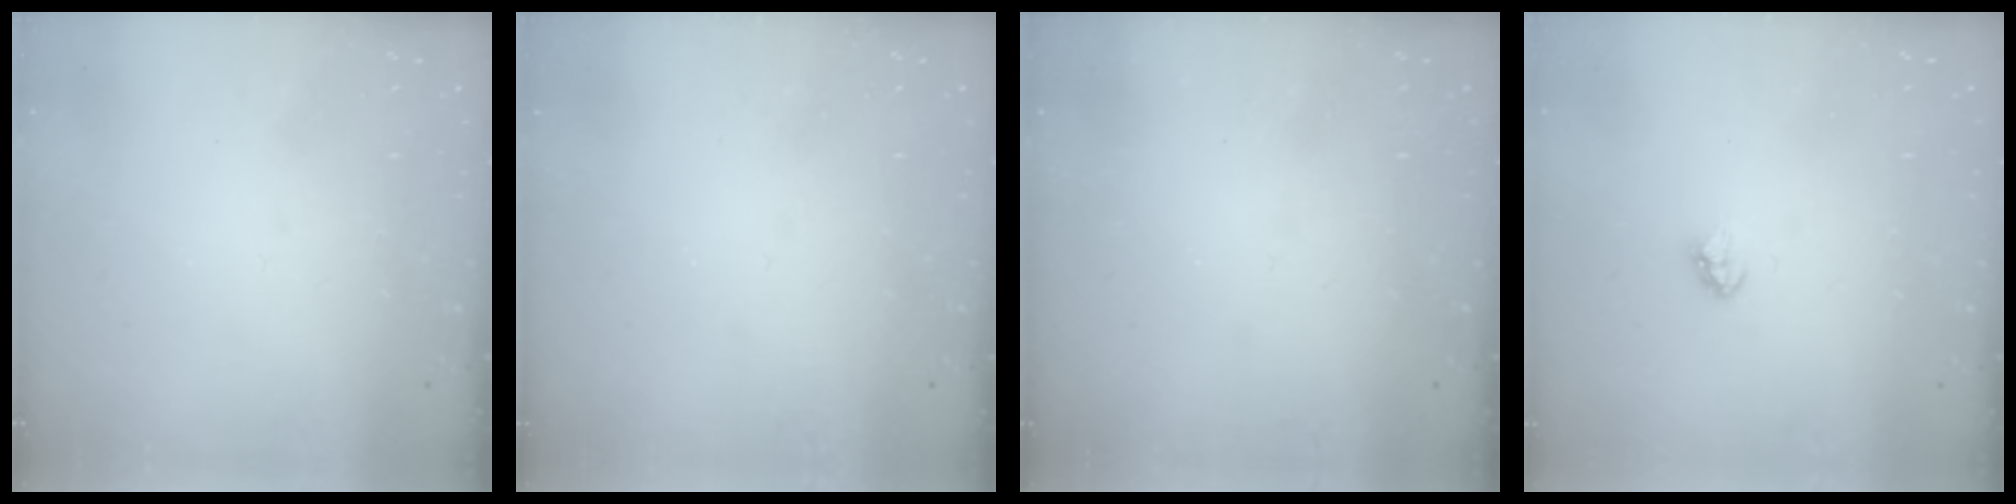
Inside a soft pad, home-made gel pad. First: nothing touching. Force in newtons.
{"total": 0.0}
{"total": 0.0}
{"total": 2.9, "press": 2.9, "slide": 0.7}